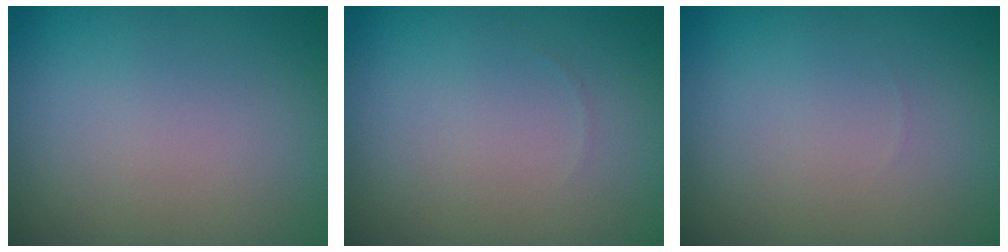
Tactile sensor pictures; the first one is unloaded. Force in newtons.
{"total": 0.0}
{"total": 0.0}